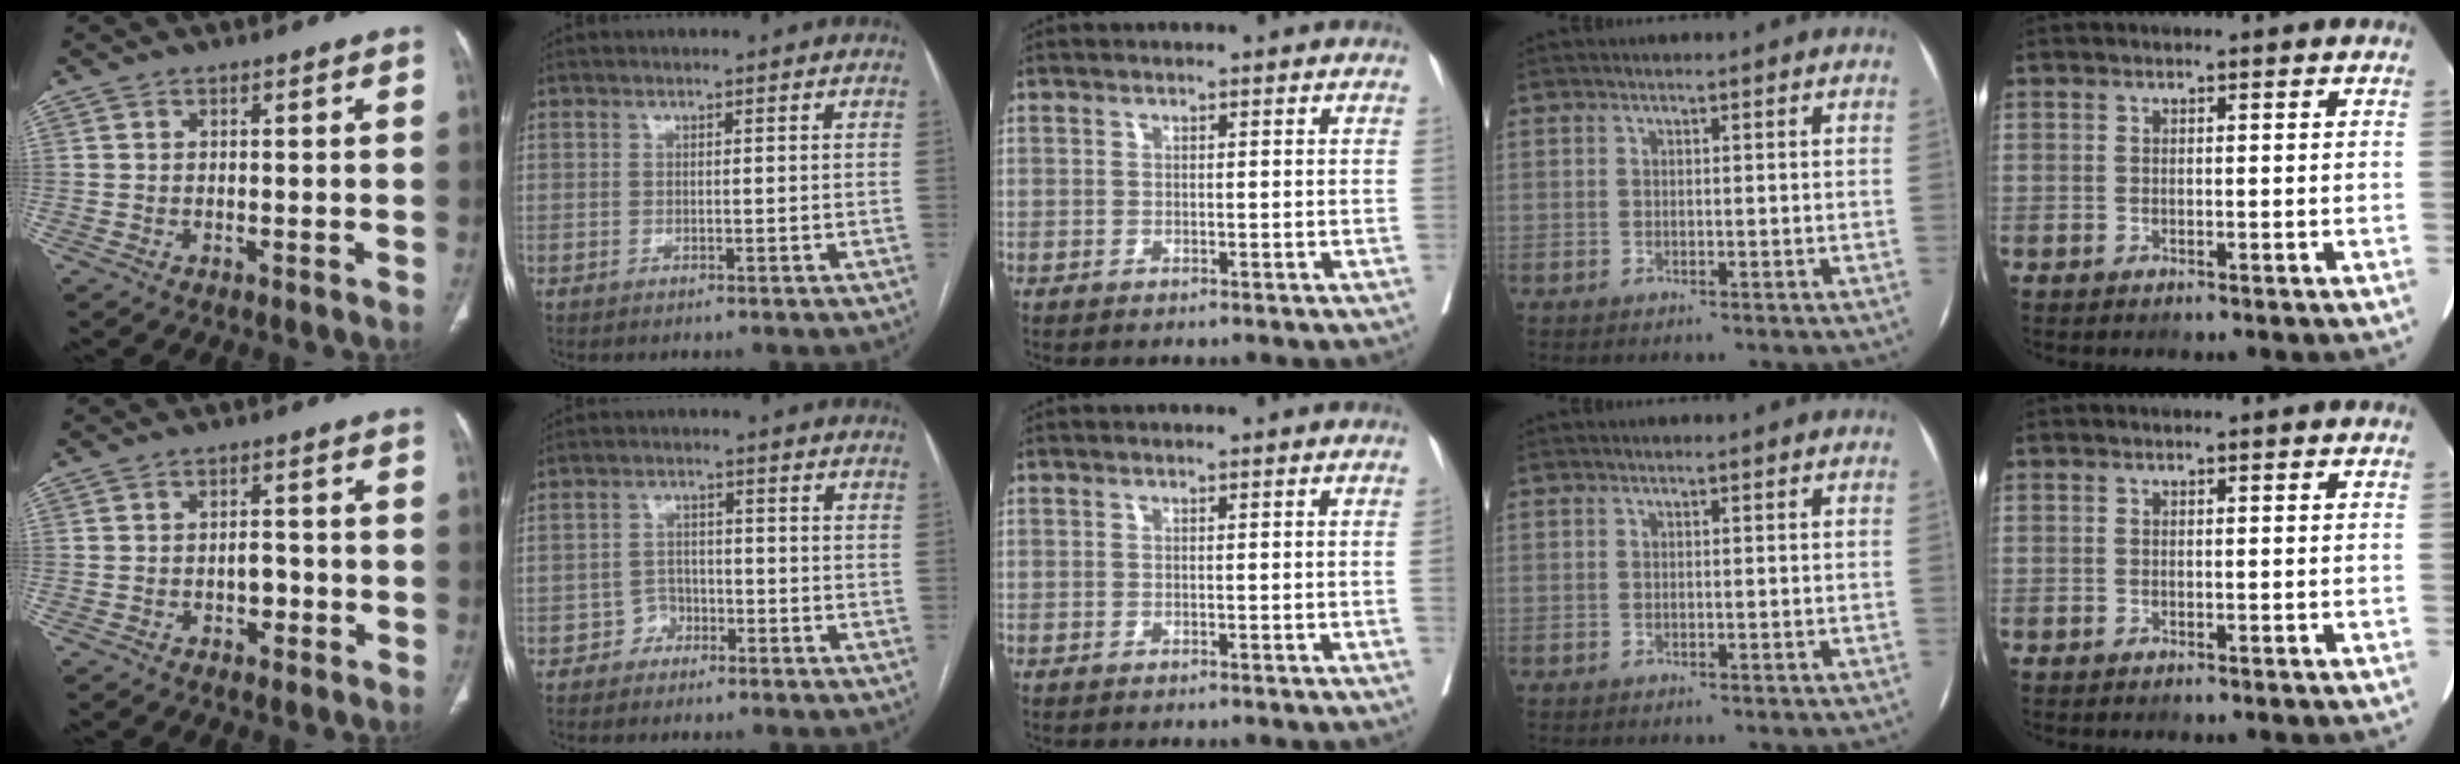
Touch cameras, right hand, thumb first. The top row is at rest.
{"thumb": {"total": 2.9, "force": [-1.1, 2.0, 1.8], "torque": [-0.012, 0.012, -0.018]}, "index": {"total": 2.6, "force": [-1.7, 1.9, 0.2], "torque": [0.000, 0.012, -0.033]}}